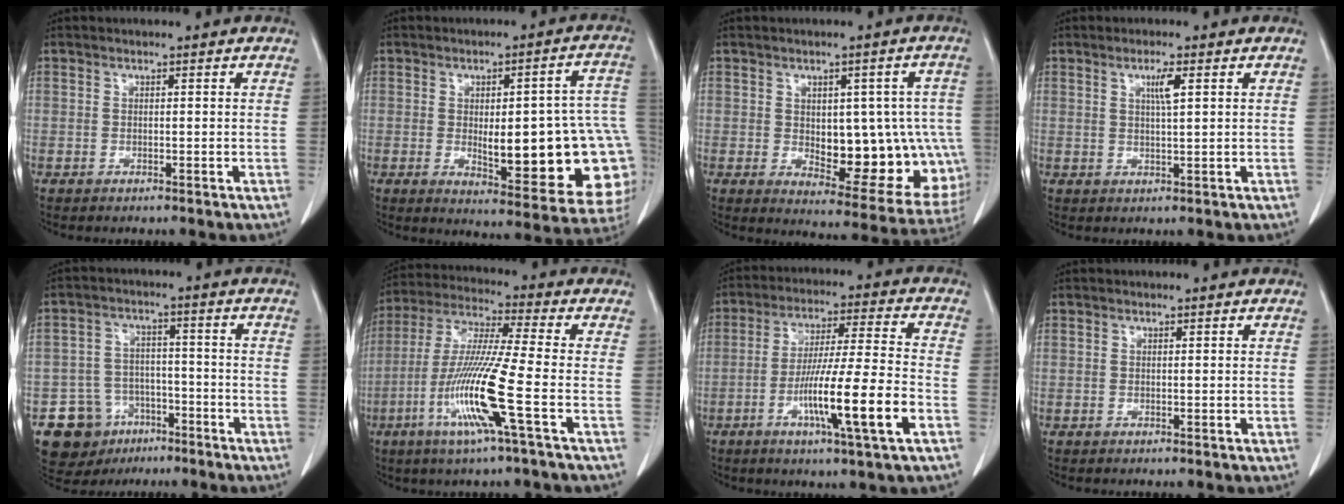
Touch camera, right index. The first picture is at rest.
{"total": 21.2, "force": [-2.5, 5.6, 20.3], "torque": [-0.182, 0.019, -0.007]}
{"total": 16.5, "force": [-1.5, 7.9, 14.4], "torque": [-0.144, 0.014, 0.007]}
{"total": 2.9, "force": [1.1, 0.0, 2.7], "torque": [-0.049, -0.001, 0.019]}
{"total": 9.5, "force": [-5.1, 7.9, 1.7], "torque": [-0.035, 0.024, -0.070]}
{"total": 14.0, "force": [-4.8, -1.0, 13.2], "torque": [-0.270, -0.019, -0.099]}
{"total": 14.2, "force": [-5.0, -0.3, 13.3], "torque": [-0.235, -0.010, -0.089]}
{"total": 0.0}